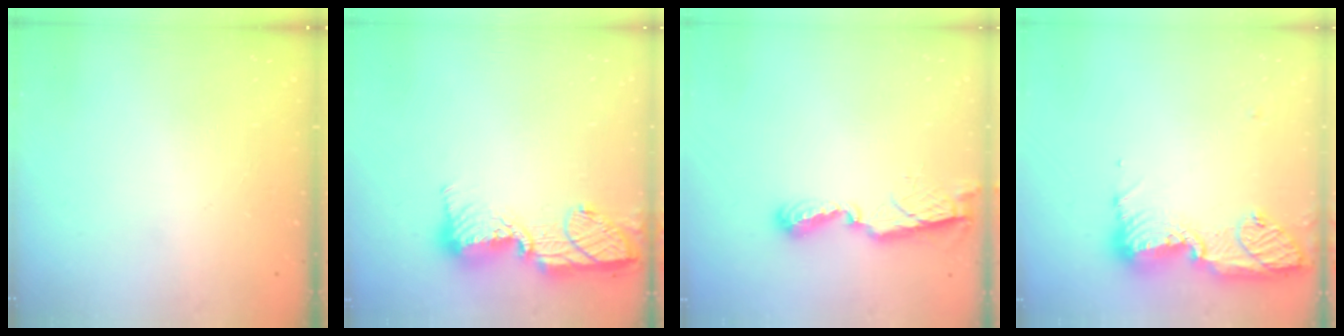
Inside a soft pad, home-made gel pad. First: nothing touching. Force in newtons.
{"total": 16.3, "press": 16.3, "slide": 1.3}
{"total": 7.5, "press": 7.5, "slide": 0.5}
{"total": 17.6, "press": 16.5, "slide": 6.2}